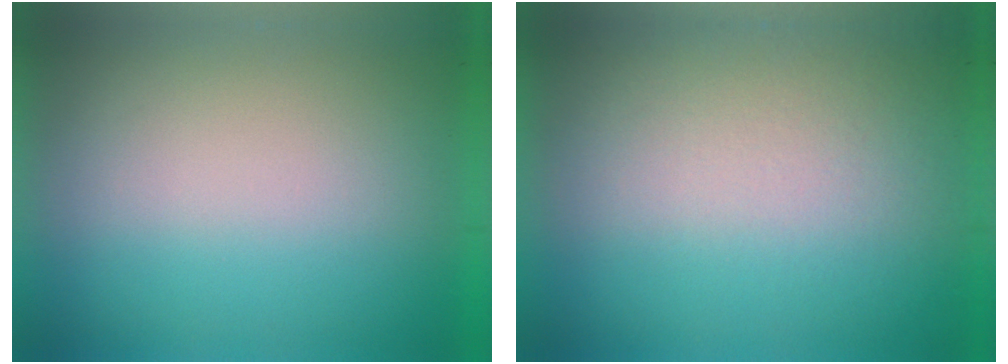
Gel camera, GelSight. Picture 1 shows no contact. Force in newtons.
{"total": 3.6}